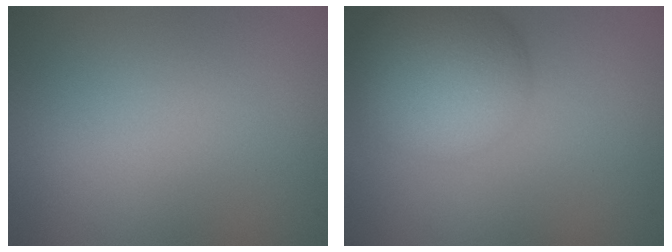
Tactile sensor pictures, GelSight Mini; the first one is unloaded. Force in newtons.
{"total": 8.7, "press": 8.6, "slide": 0.4}